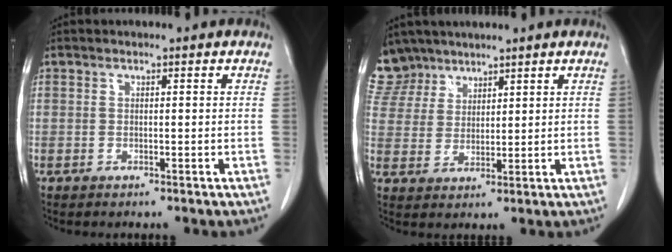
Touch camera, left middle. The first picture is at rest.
{"total": 9.1, "force": [7.6, 5.1, 0.5], "torque": [-0.019, 0.011, 0.159]}